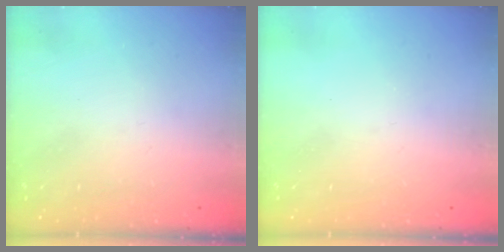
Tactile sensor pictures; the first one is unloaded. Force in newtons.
{"total": 0.0}